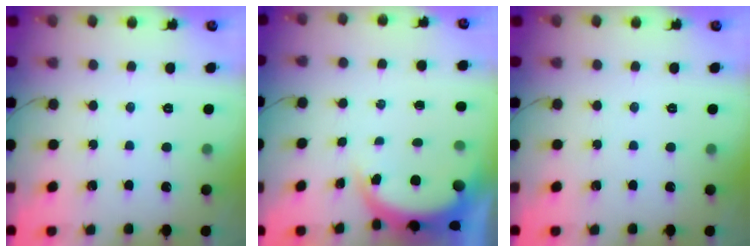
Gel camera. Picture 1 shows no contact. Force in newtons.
{"total": 4.4, "press": 4.4, "slide": 0.1}
{"total": 0.0}